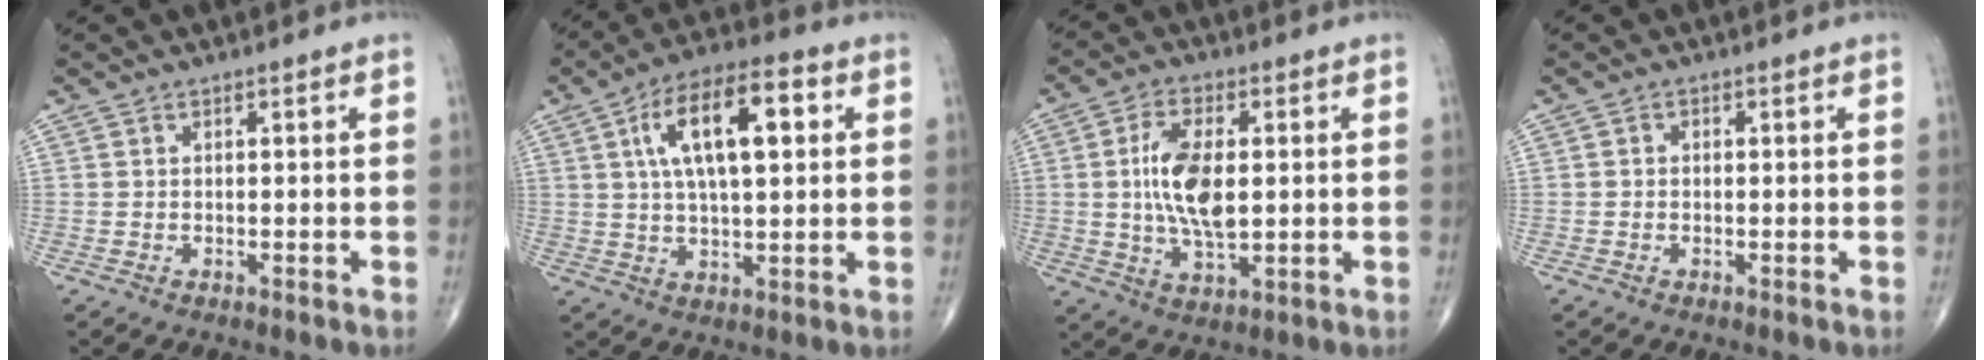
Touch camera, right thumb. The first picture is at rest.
{"total": 15.1, "force": [4.0, 6.1, 13.2], "torque": [-0.216, 0.013, 0.063]}
{"total": 11.4, "force": [0.8, 5.4, 10.0], "torque": [-0.188, -0.005, 0.016]}
{"total": 0.7, "force": [-0.1, 0.6, 0.3], "torque": [0.000, 0.002, -0.007]}